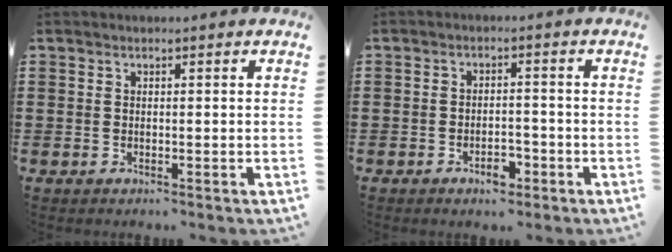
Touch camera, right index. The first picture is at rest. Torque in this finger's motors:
{"motor_torque": [-0.21, 0.26, -0.02, 0.00]}